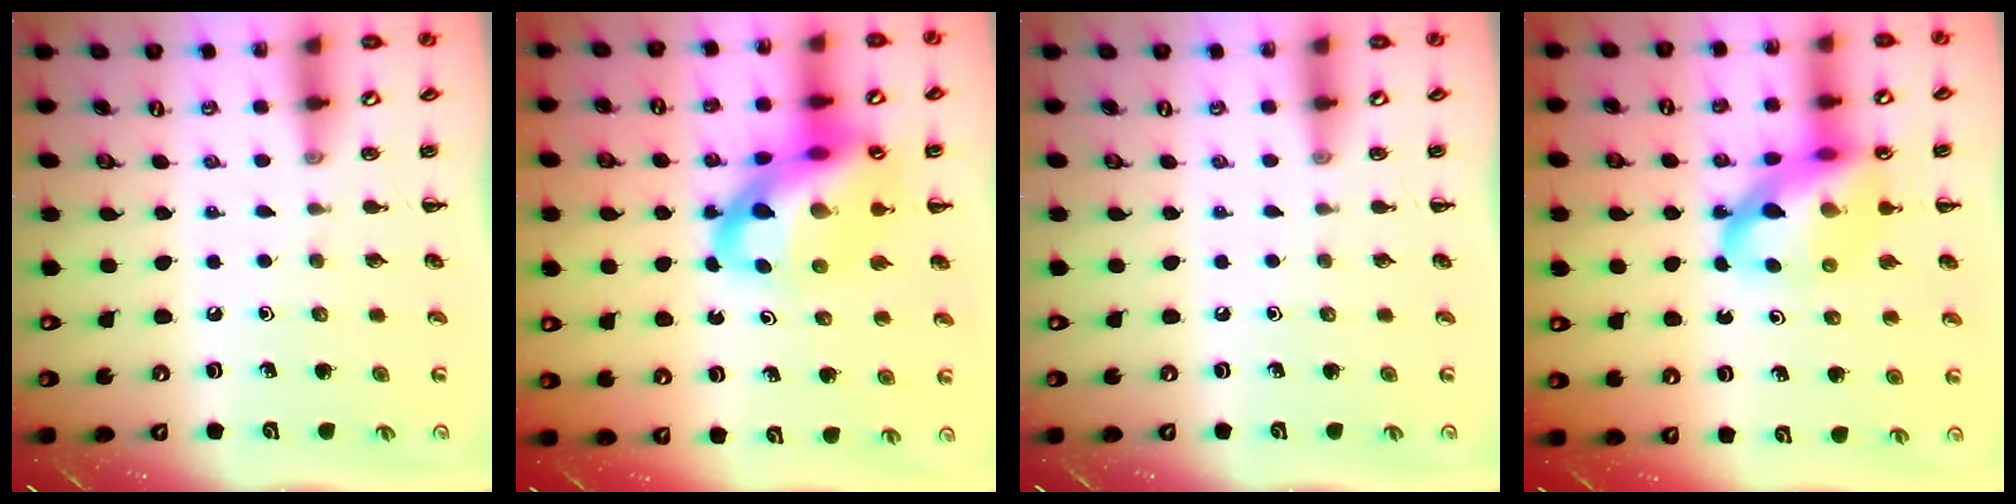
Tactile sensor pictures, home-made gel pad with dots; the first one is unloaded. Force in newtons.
{"total": 20.2, "press": 19.7, "slide": 4.4}
{"total": 0.0}
{"total": 16.0, "press": 15.4, "slide": 4.1}